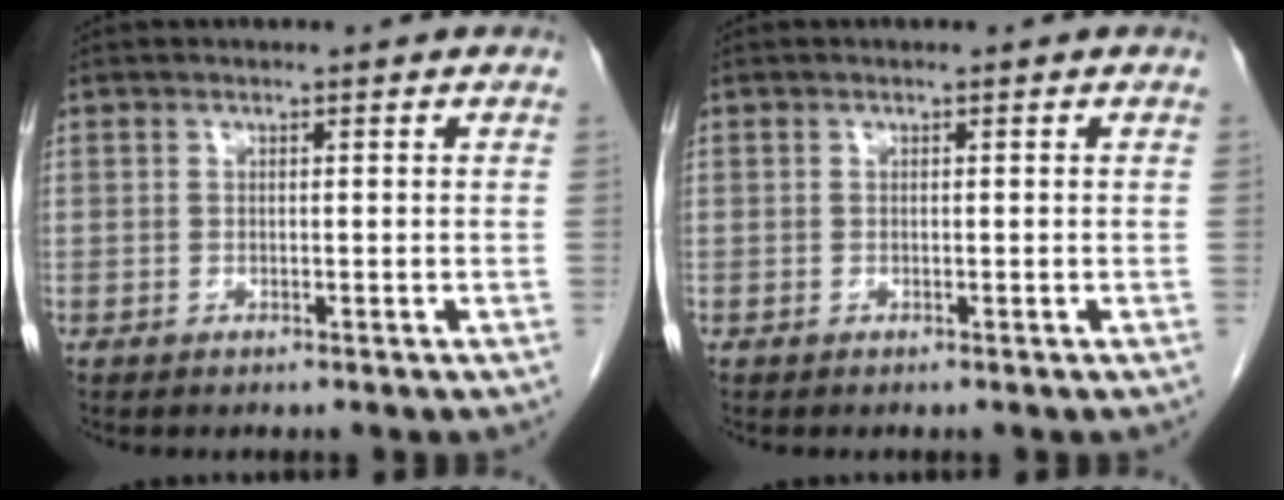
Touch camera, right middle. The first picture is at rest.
{"total": 0.0}